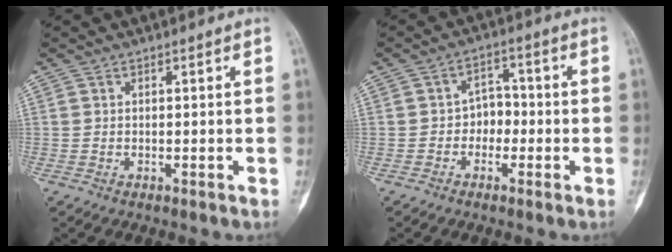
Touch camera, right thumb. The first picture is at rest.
{"total": 4.6, "force": [-1.1, 3.7, 2.4], "torque": [-0.008, 0.022, -0.029]}